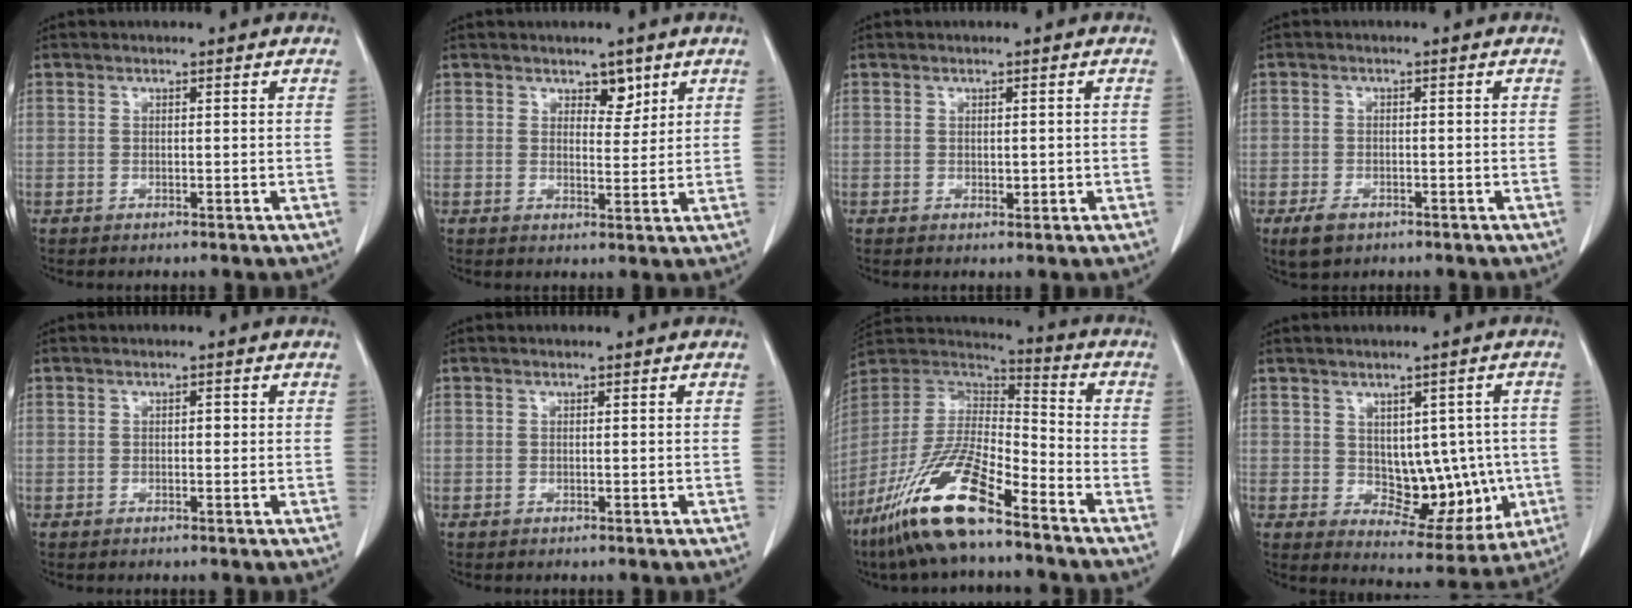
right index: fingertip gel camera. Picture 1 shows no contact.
{"total": 3.1, "force": [2.0, 1.7, 1.6], "torque": [-0.015, -0.004, 0.034]}
{"total": 1.2, "force": [-0.1, 0.7, 1.0], "torque": [-0.013, -0.001, 0.002]}
{"total": 3.1, "force": [-1.9, 1.9, 1.6], "torque": [-0.034, -0.002, -0.024]}
{"total": 0.8, "force": [0.1, 0.4, 0.7], "torque": [-0.008, 0.002, 0.000]}
{"total": 0.0}
{"total": 17.9, "force": [-11.6, 3.5, 13.2], "torque": [-0.282, -0.018, -0.218]}
{"total": 10.4, "force": [-0.5, 6.1, 8.4], "torque": [-0.089, 0.012, 0.017]}